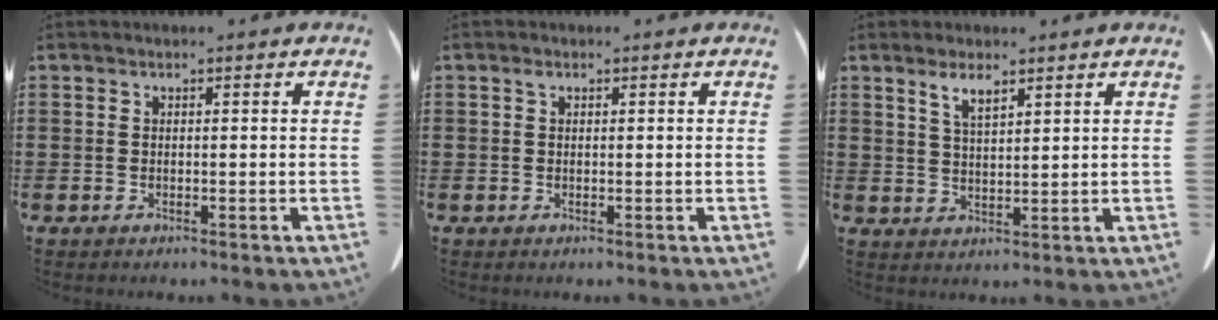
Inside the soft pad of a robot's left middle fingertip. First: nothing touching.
{"total": 0.7, "force": [0.3, 0.6, 0.4], "torque": [-0.010, 0.005, 0.005]}
{"total": 3.4, "force": [2.5, 0.9, 2.2], "torque": [-0.041, 0.000, 0.043]}